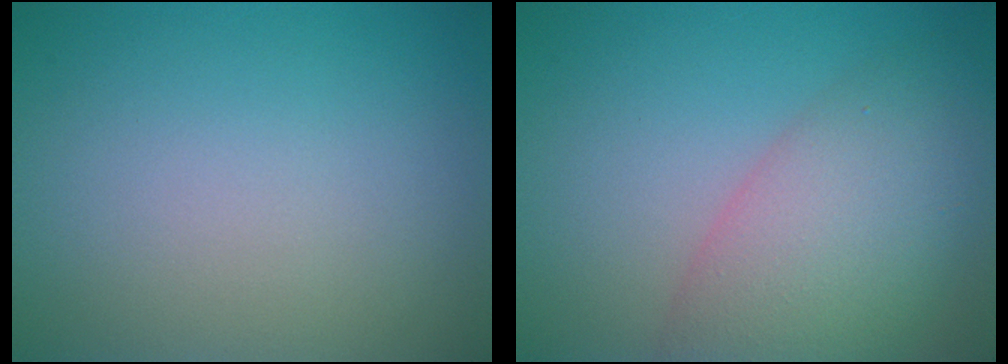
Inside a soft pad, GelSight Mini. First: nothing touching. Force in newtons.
{"total": 7.6, "press": 7.6, "slide": 0.4}